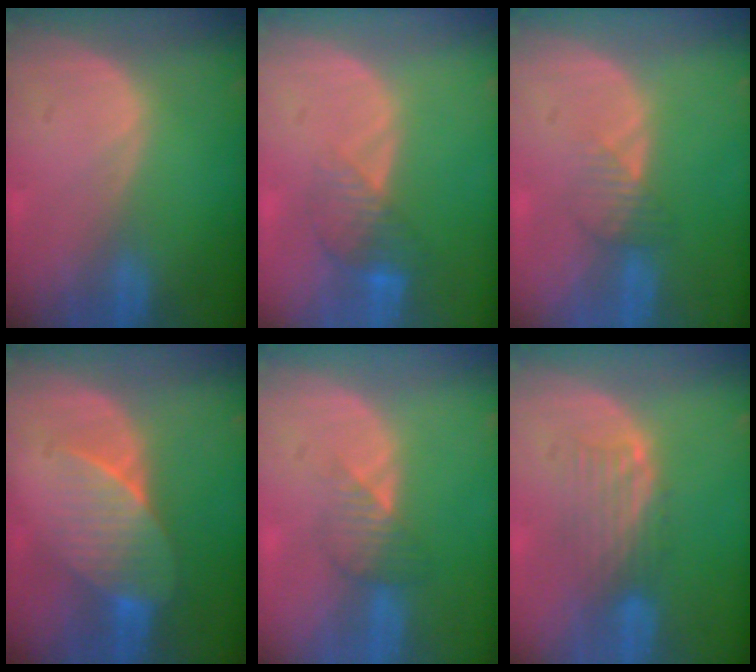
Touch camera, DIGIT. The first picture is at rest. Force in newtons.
{"total": 4.3, "press": 3.8, "slide": 2.1}
{"total": 2.4, "press": 2.4, "slide": 0.1}
{"total": 7.2, "press": 6.6, "slide": 2.9}
{"total": 3.4, "press": 3.1, "slide": 1.5}
{"total": 5.1, "press": 4.4, "slide": 2.6}